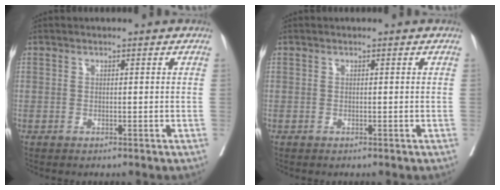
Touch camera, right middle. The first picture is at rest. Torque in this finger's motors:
{"motor_torque": [0.20, -0.09, -0.02, -0.01]}